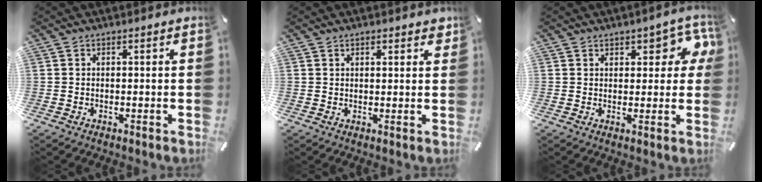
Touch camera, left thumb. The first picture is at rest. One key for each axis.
{"total": 1.8, "fx": 1.2, "fy": 1.0, "fz": 0.9, "tx": -0.009, "ty": 0.001, "tz": 0.018}
{"total": 6.6, "fx": 3.1, "fy": 3.9, "fz": 4.3, "tx": -0.035, "ty": -0.016, "tz": 0.045}